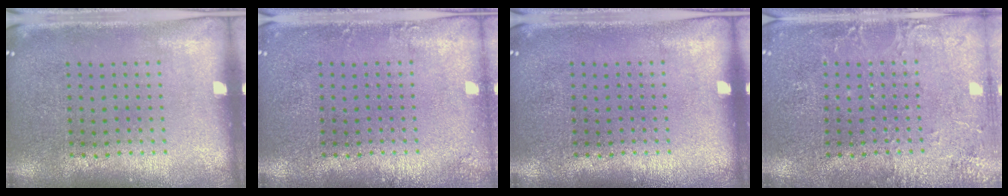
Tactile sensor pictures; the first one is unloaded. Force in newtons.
{"total": 1.0, "press": 1.0, "slide": 0.2}
{"total": 0.0}
{"total": 2.8, "press": 2.8, "slide": 0.4}